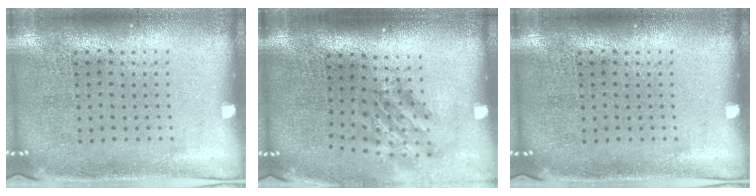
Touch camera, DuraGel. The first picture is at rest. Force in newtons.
{"total": 1.9, "press": 1.2, "slide": 1.4}
{"total": 0.0}